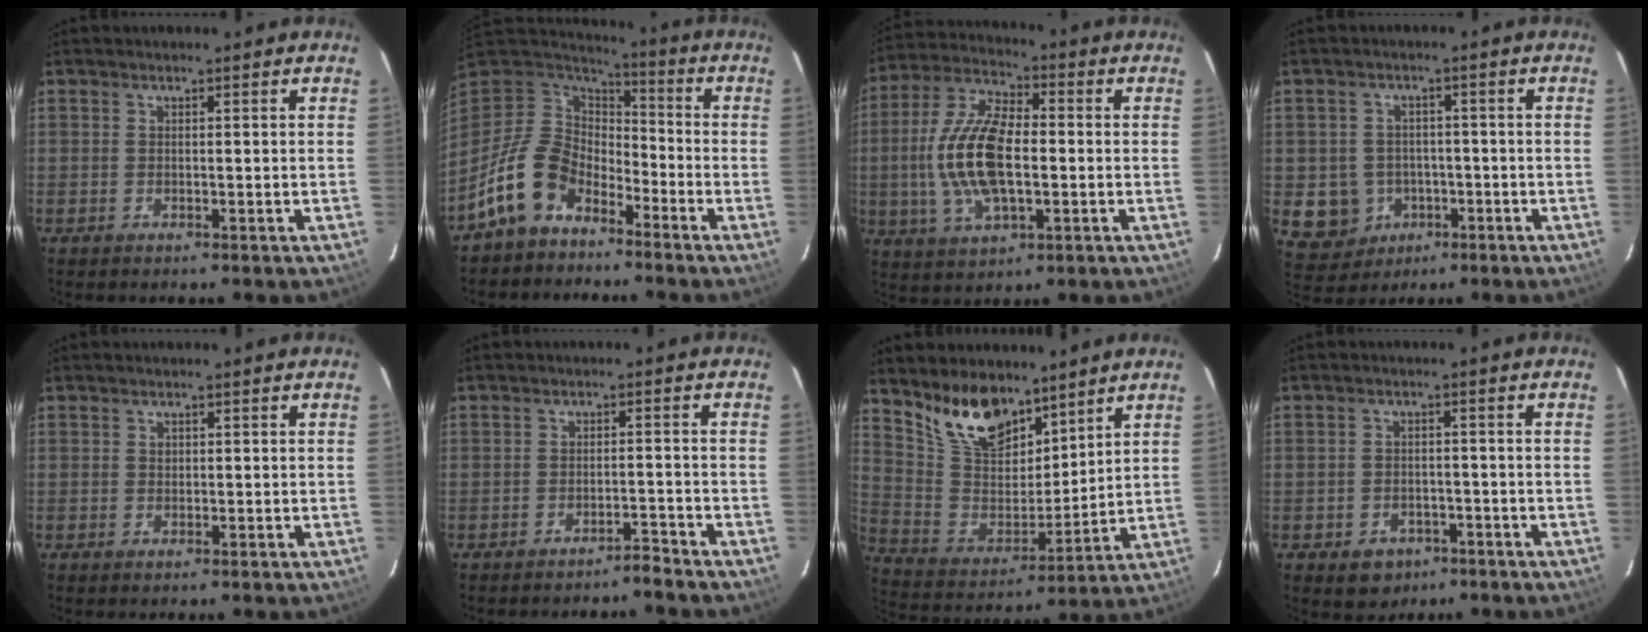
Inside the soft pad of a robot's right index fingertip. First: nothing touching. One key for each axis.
{"total": 13.1, "fx": -8.1, "fy": 8.2, "fz": 6.1, "tx": -0.139, "ty": 0.018, "tz": -0.150}
{"total": 15.7, "fx": -1.3, "fy": 7.2, "fz": 13.9, "tx": -0.289, "ty": 0.007, "tz": -0.025}
{"total": 8.4, "fx": -2.3, "fy": 7.8, "fz": 1.9, "tx": -0.068, "ty": 0.018, "tz": -0.018}
{"total": 0.7, "fx": 0.2, "fy": 0.7, "fz": 0.2, "tx": -0.001, "ty": 0.003, "tz": 0.005}
{"total": 2.6, "fx": -2.6, "fy": -0.1, "fz": 0.4, "tx": -0.014, "ty": 0.005, "tz": -0.036}
{"total": 15.4, "fx": 11.1, "fy": 7.4, "fz": 7.6, "tx": -0.162, "ty": 0.013, "tz": 0.223}
{"total": 5.5, "fx": -3.0, "fy": 4.3, "fz": 1.6, "tx": -0.042, "ty": 0.008, "tz": -0.031}